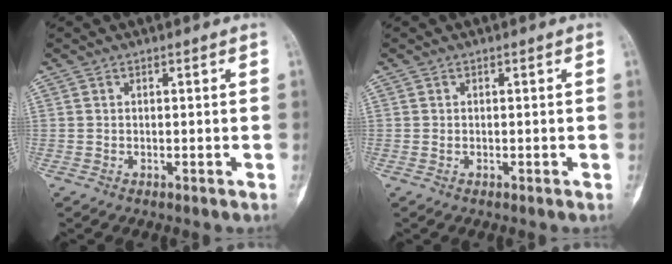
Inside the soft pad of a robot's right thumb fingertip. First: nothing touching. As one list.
[{"total": 0.0}]